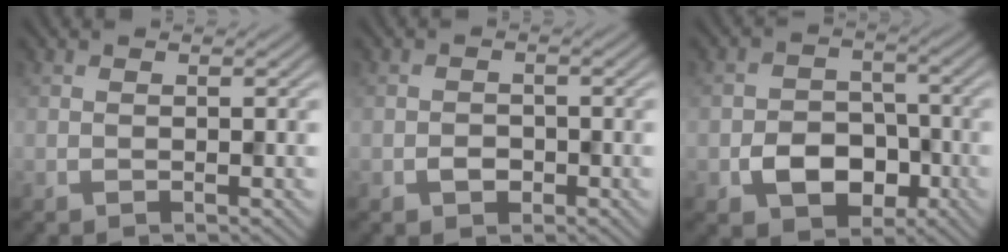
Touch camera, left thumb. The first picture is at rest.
{"total": 1.7, "force": [-0.8, 1.3, 0.8], "torque": [-0.013, -0.002, -0.017]}
{"total": 6.5, "force": [-2.6, 4.8, 3.6], "torque": [-0.062, -0.008, -0.047]}